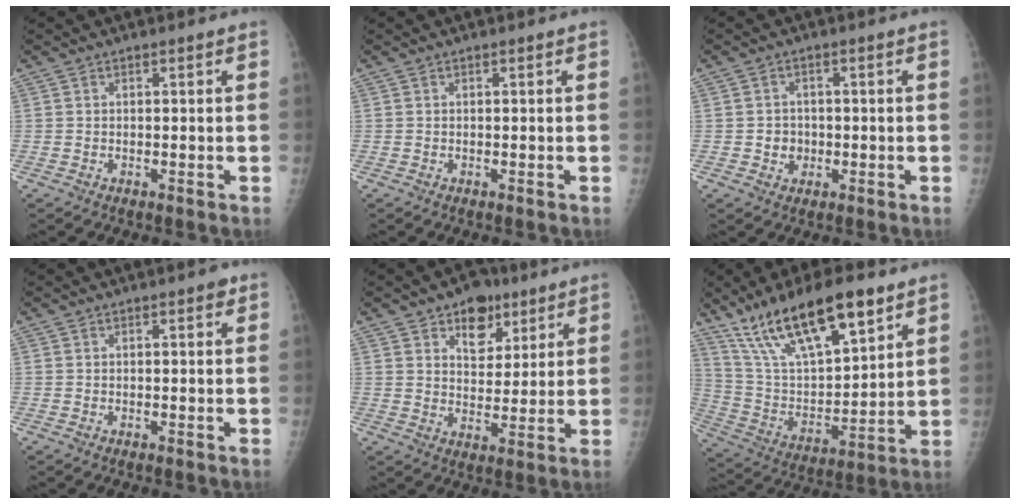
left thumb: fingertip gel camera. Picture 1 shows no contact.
{"total": 0.0}
{"total": 3.1, "force": [-0.5, 2.9, 1.1], "torque": [0.002, 0.007, -0.006]}
{"total": 0.9, "force": [0.4, 0.4, 0.7], "torque": [-0.005, 0.001, 0.003]}
{"total": 8.9, "force": [5.2, 5.8, 4.4], "torque": [-0.030, -0.024, 0.080]}
{"total": 21.7, "force": [13.9, 7.4, 14.9], "torque": [-0.238, -0.041, 0.263]}